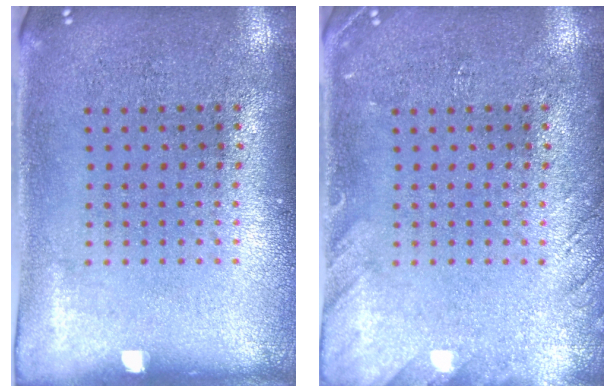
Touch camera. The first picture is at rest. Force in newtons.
{"total": 1.6, "press": 1.6, "slide": 0.2}